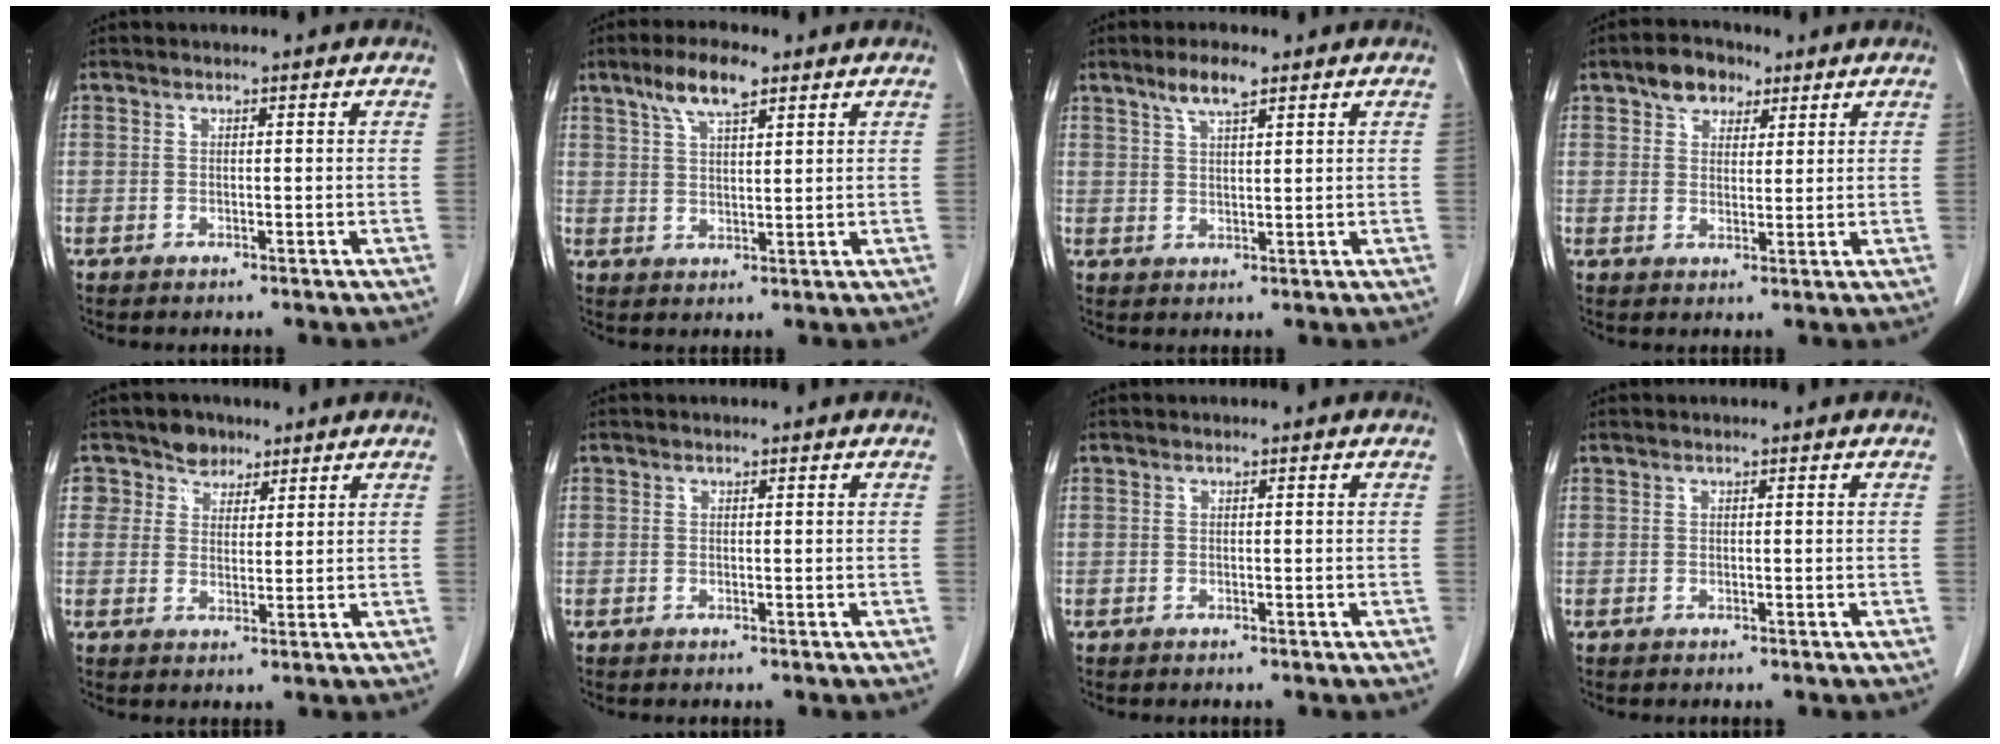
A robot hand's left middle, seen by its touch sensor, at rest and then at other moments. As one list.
[{"total": 6.6, "force": [4.3, 1.7, 4.8], "torque": [-0.098, 0.012, 0.079]}, {"total": 4.3, "force": [2.9, 0.8, 3.0], "torque": [-0.063, 0.005, 0.055]}, {"total": 5.2, "force": [3.2, 3.4, 2.4], "torque": [-0.040, 0.017, 0.055]}, {"total": 4.3, "force": [2.9, 3.2, 0.1], "torque": [0.006, 0.000, 0.048]}, {"total": 0.0}, {"total": 0.0}, {"total": 0.0}]